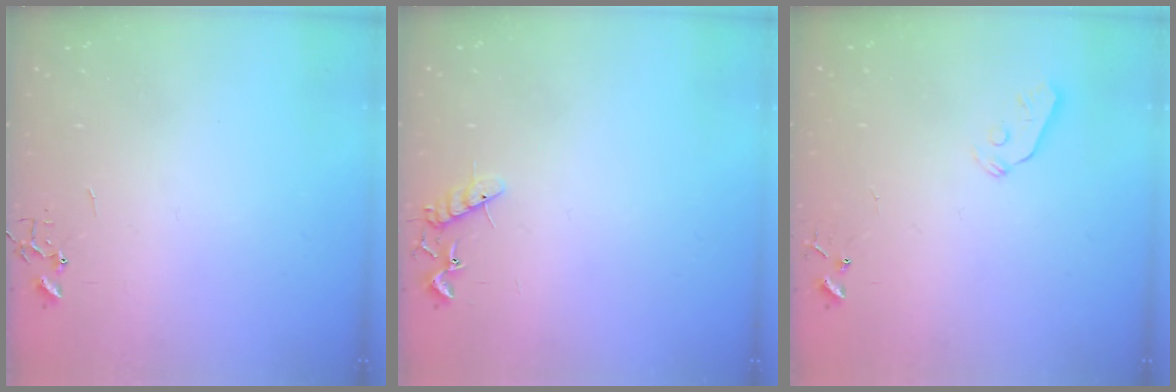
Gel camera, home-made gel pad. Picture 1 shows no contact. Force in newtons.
{"total": 10.4, "press": 10.3, "slide": 0.9}
{"total": 3.6, "press": 3.5, "slide": 0.7}